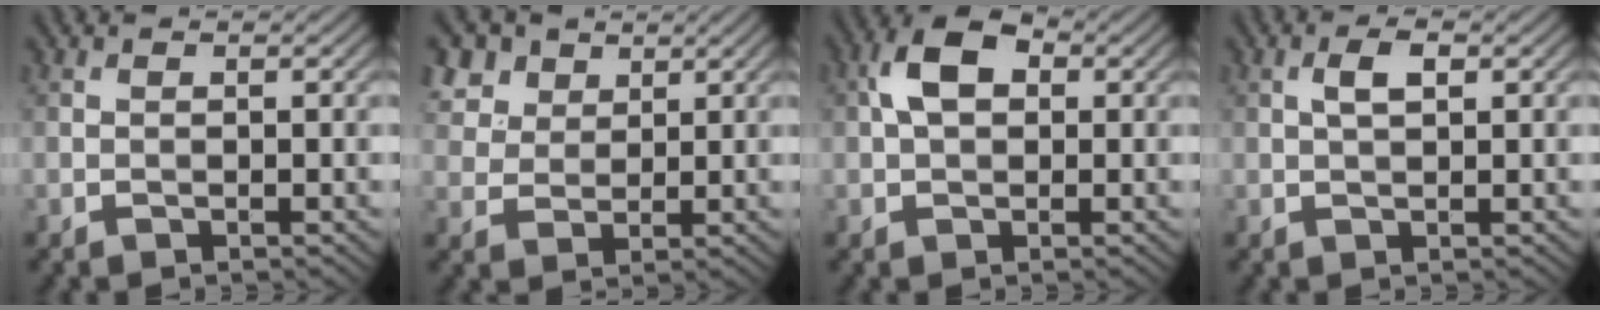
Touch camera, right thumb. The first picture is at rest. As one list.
[{"total": 6.2, "force": [3.8, 4.2, 2.6], "torque": [-0.085, -0.003, 0.082]}, {"total": 5.3, "force": [1.0, 3.4, 3.9], "torque": [-0.078, 0.012, 0.009]}, {"total": 2.3, "force": [0.6, 0.9, 2.0], "torque": [-0.040, 0.004, 0.009]}]